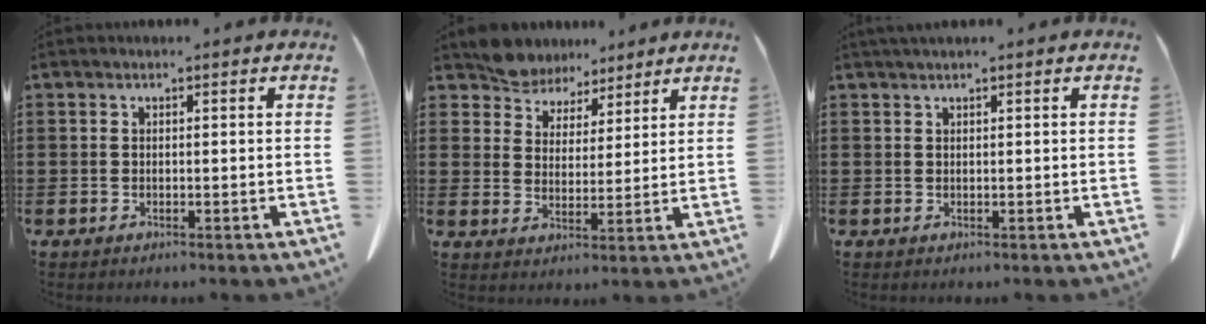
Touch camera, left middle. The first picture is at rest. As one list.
[{"total": 6.1, "force": [5.6, 2.3, 0.0], "torque": [-0.032, -0.024, 0.107]}, {"total": 0.8, "force": [0.7, 0.0, 0.5], "torque": [-0.012, -0.002, 0.014]}]